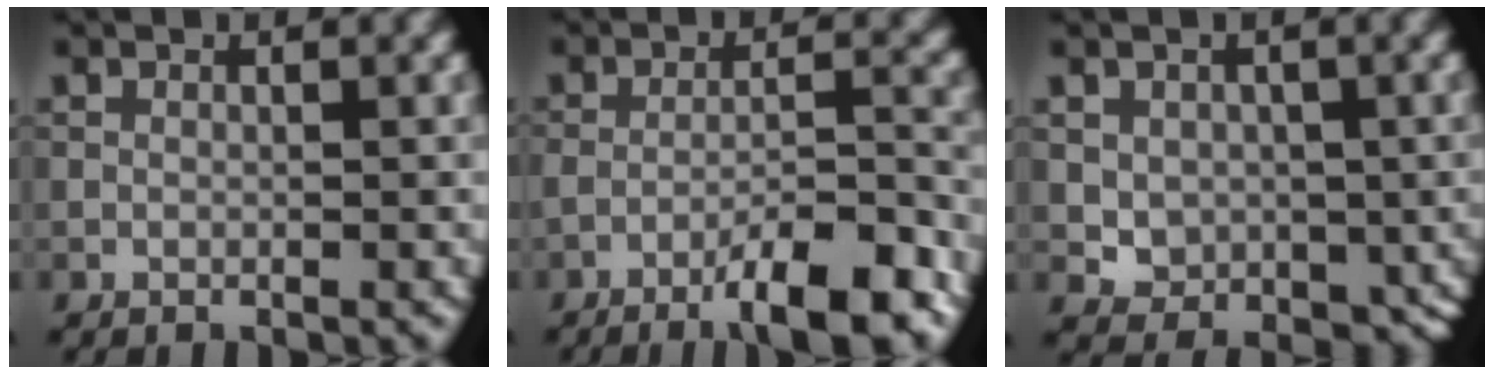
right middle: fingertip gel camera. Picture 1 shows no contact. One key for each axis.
{"total": 7.7, "fx": -4.8, "fy": 1.6, "fz": 5.8, "tx": -0.085, "ty": 0.006, "tz": -0.075}
{"total": 5.7, "fx": -0.2, "fy": 4.8, "fz": 2.9, "tx": -0.039, "ty": -0.013, "tz": 0.005}